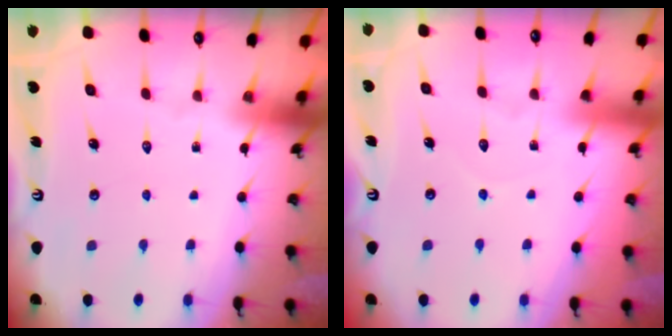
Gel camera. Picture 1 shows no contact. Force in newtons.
{"total": 2.8, "press": 2.8, "slide": 0.3}